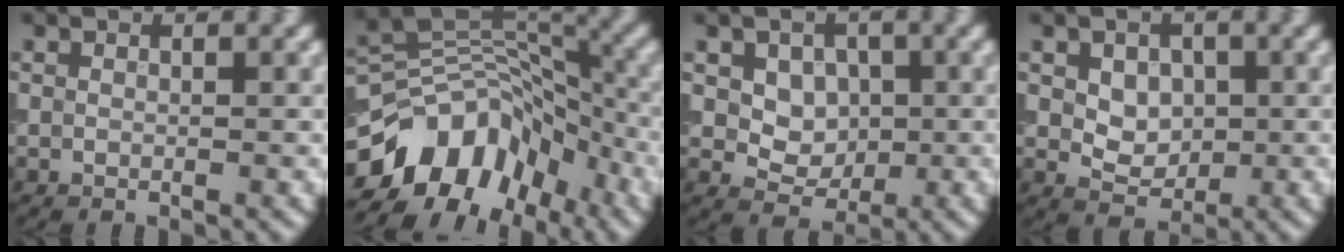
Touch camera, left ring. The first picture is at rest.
{"total": 10.6, "force": [-6.3, 7.0, 4.9], "torque": [-0.080, 0.017, -0.115]}
{"total": 3.4, "force": [0.6, 2.7, 2.0], "torque": [-0.031, -0.006, 0.012]}
{"total": 2.8, "force": [0.4, 2.1, 1.8], "torque": [-0.028, -0.001, 0.007]}